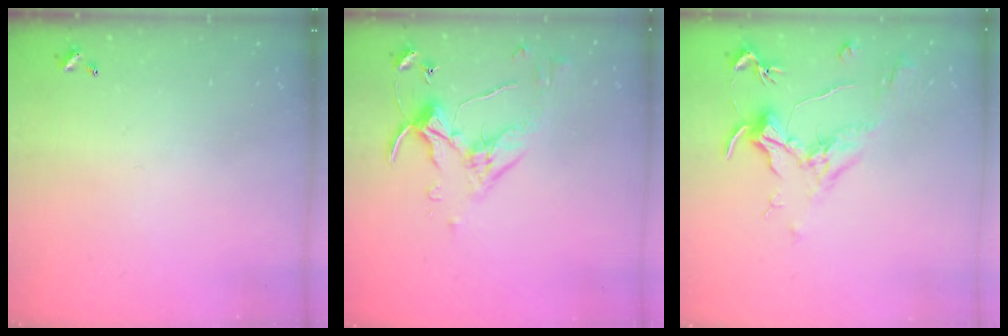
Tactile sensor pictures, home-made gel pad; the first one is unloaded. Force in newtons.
{"total": 4.8, "press": 4.7, "slide": 1.0}
{"total": 2.0, "press": 1.8, "slide": 0.8}